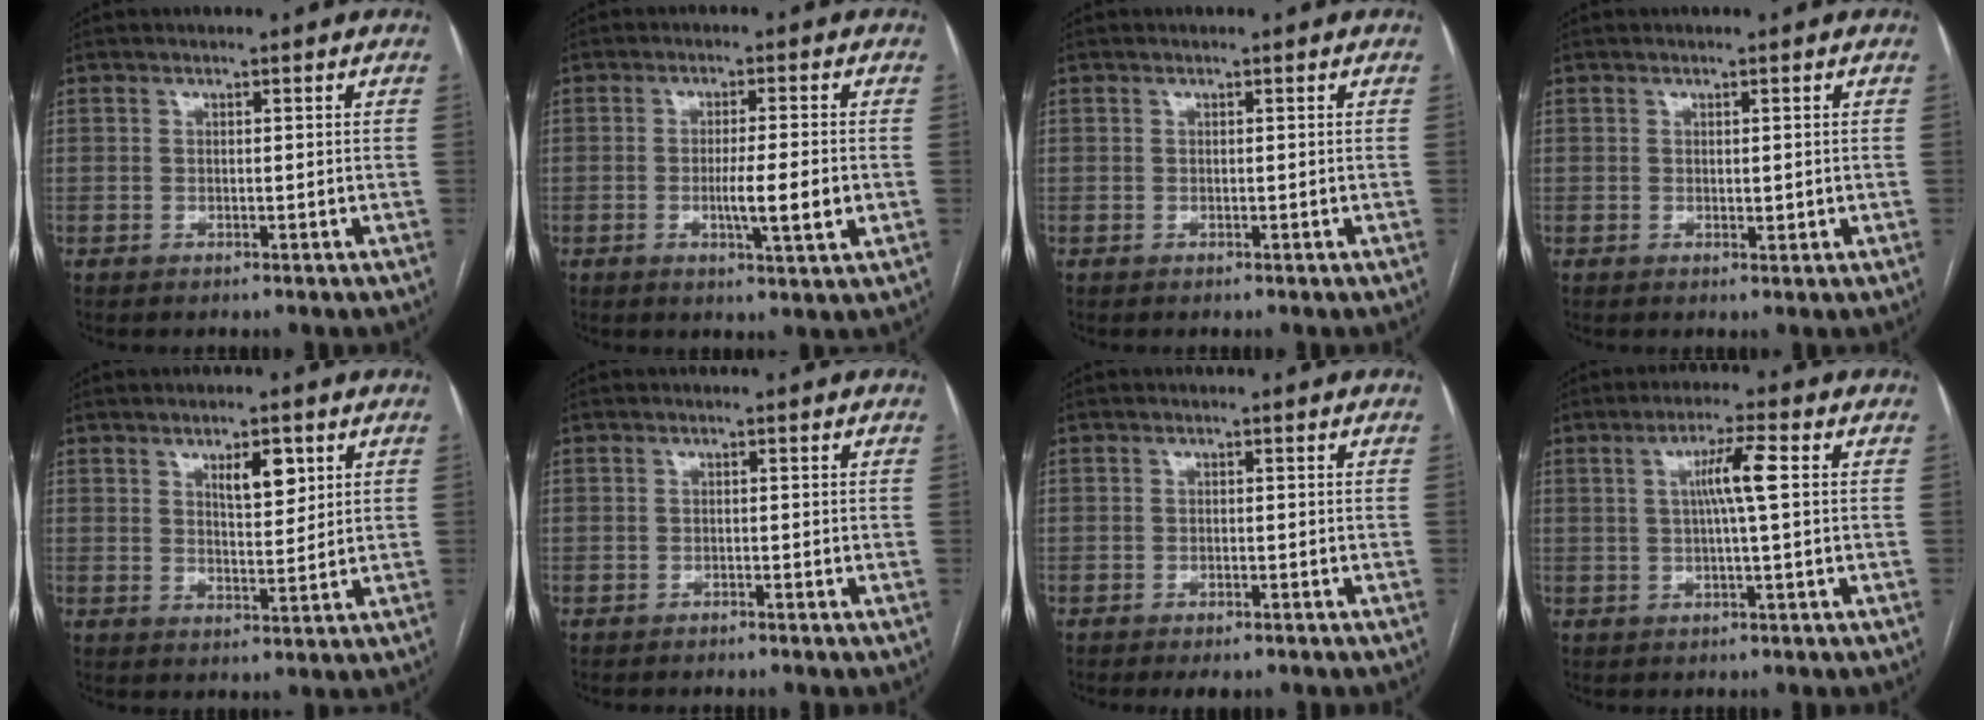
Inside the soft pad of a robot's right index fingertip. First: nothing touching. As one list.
[{"total": 6.6, "force": [-1.3, 0.2, 6.5], "torque": [-0.107, -0.011, -0.022]}, {"total": 0.0}, {"total": 1.2, "force": [0.1, 0.6, 1.0], "torque": [-0.014, -0.005, 0.004]}, {"total": 4.9, "force": [2.4, 1.7, 4.0], "torque": [-0.066, -0.001, 0.042]}, {"total": 0.7, "force": [-0.6, 0.0, 0.2], "torque": [-0.008, -0.001, -0.012]}, {"total": 2.6, "force": [-2.0, 0.9, 1.5], "torque": [-0.019, -0.003, -0.023]}, {"total": 5.4, "force": [0.8, -0.4, 5.3], "torque": [-0.096, 0.005, 0.016]}]